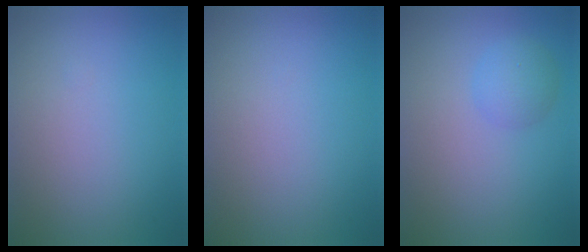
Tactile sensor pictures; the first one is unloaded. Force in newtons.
{"total": 0.0}
{"total": 2.0, "press": 2.0, "slide": 0.1}